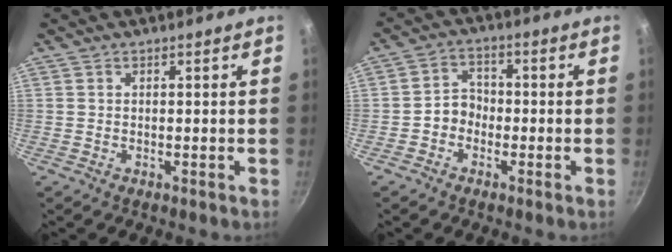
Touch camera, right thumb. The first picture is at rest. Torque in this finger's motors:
{"motor_torque": [0.27, 0.08, 0.62, -0.35, -0.01]}